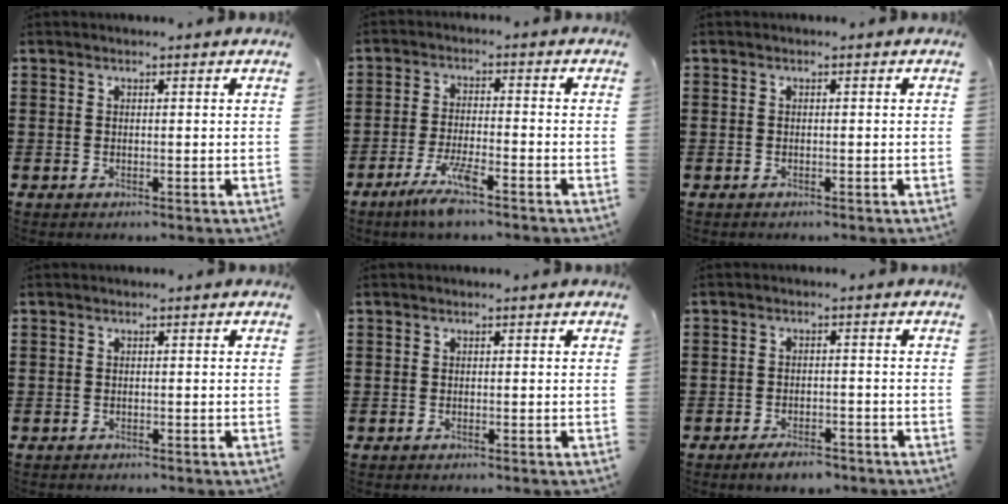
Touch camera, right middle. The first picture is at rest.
{"total": 5.7, "force": [-3.8, 0.6, 4.3], "torque": [-0.095, -0.012, -0.071]}
{"total": 0.0}
{"total": 0.5, "force": [-0.5, 0.2, 0.0], "torque": [0.000, 0.001, -0.011]}
{"total": 0.0}
{"total": 3.0, "force": [-2.8, 0.6, 0.9], "torque": [-0.017, 0.002, -0.055]}